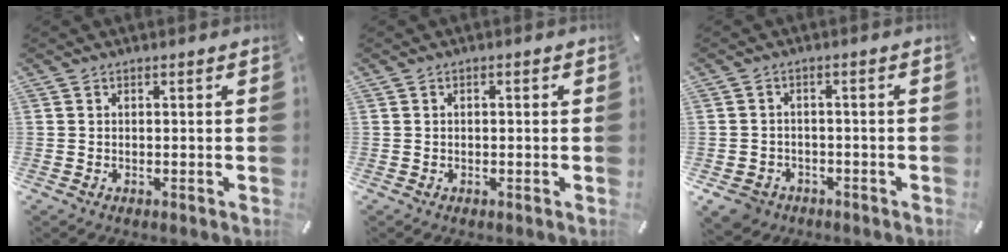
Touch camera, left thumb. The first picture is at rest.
{"total": 0.8, "force": [-0.2, 0.4, 0.7], "torque": [-0.012, 0.001, -0.005]}
{"total": 4.7, "force": [-2.7, 3.6, 1.3], "torque": [-0.040, 0.011, -0.053]}